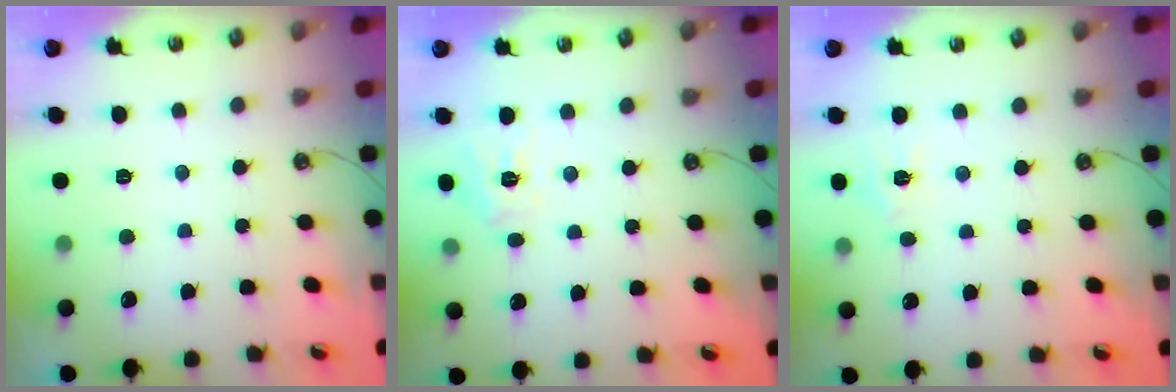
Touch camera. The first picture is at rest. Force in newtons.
{"total": 7.6, "press": 7.5, "slide": 0.7}
{"total": 4.6, "press": 4.6, "slide": 0.6}